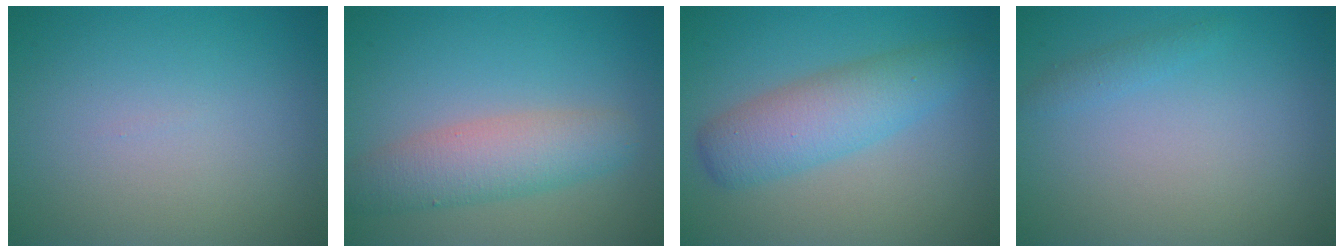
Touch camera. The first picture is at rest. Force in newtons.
{"total": 4.5, "press": 4.5, "slide": 0.2}
{"total": 4.8, "press": 4.8, "slide": 0.1}
{"total": 0.9, "press": 0.9, "slide": 0.1}